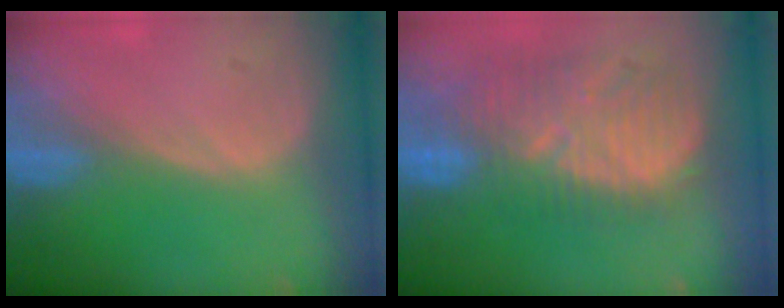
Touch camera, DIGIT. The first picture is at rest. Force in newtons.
{"total": 11.1, "press": 10.7, "slide": 2.9}